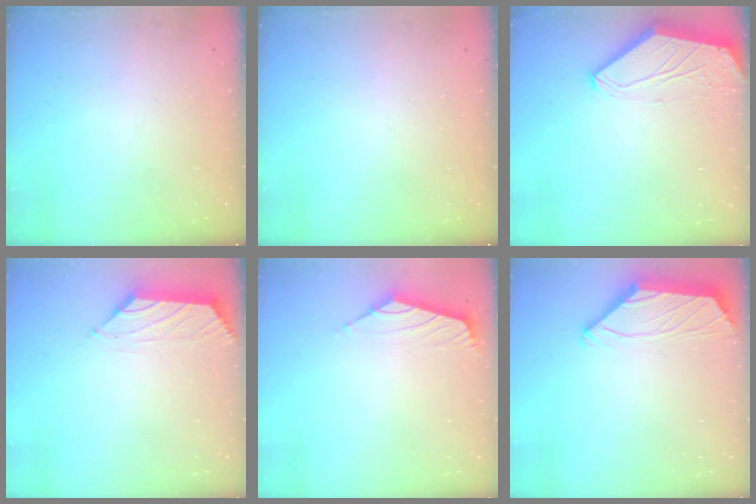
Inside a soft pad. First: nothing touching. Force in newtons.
{"total": 0.0}
{"total": 0.0}
{"total": 0.8, "press": 0.7, "slide": 0.4}
{"total": 1.7, "press": 1.6, "slide": 0.6}
{"total": 2.1, "press": 2.0, "slide": 0.8}